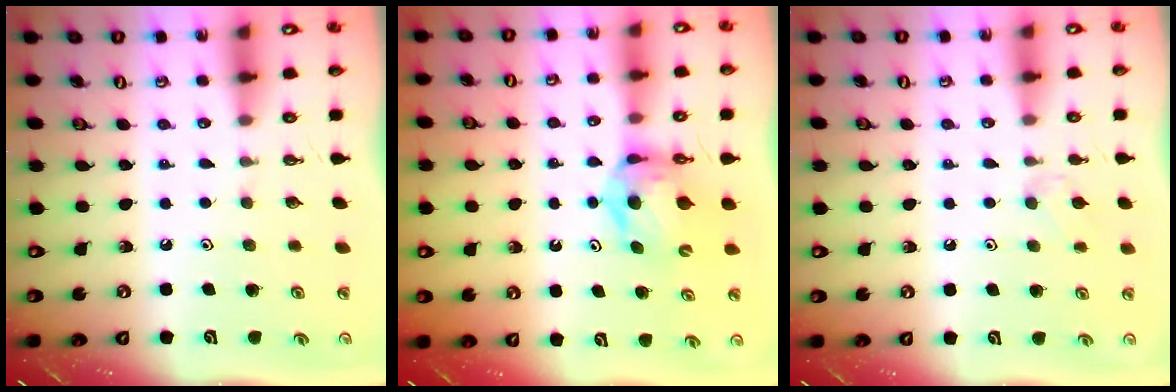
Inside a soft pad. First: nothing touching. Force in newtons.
{"total": 9.0, "press": 9.0, "slide": 0.6}
{"total": 4.1, "press": 4.0, "slide": 0.8}